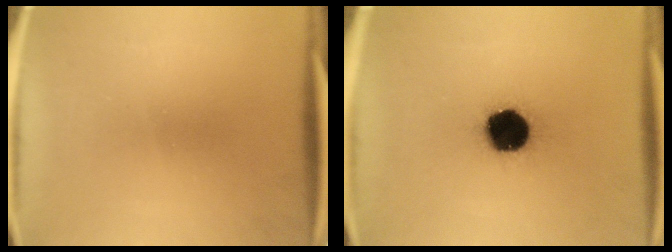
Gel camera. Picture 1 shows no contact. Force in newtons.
{"total": 16.7}